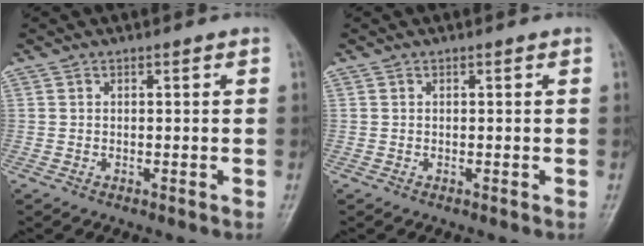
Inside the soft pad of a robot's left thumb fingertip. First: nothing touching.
{"total": 0.0}